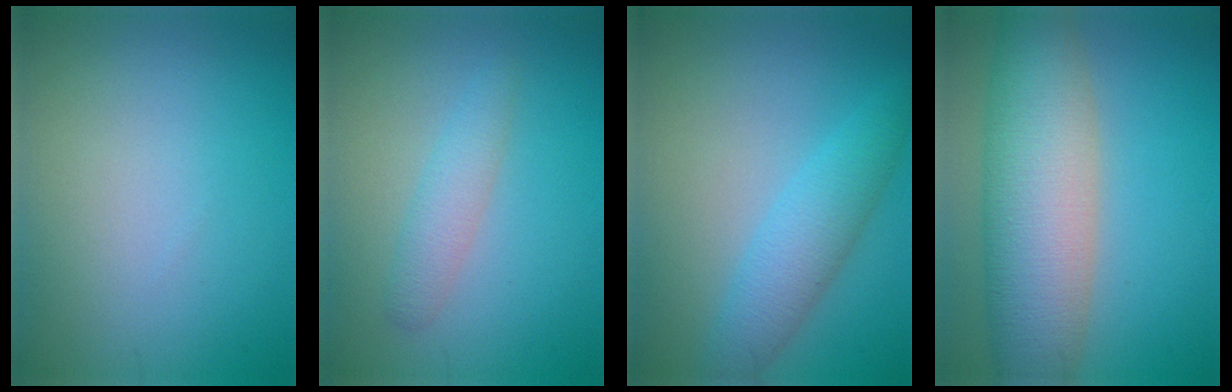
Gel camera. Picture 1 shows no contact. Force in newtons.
{"total": 2.2, "press": 2.2, "slide": 0.1}
{"total": 3.8, "press": 3.8, "slide": 0.1}
{"total": 9.9, "press": 9.9, "slide": 0.5}